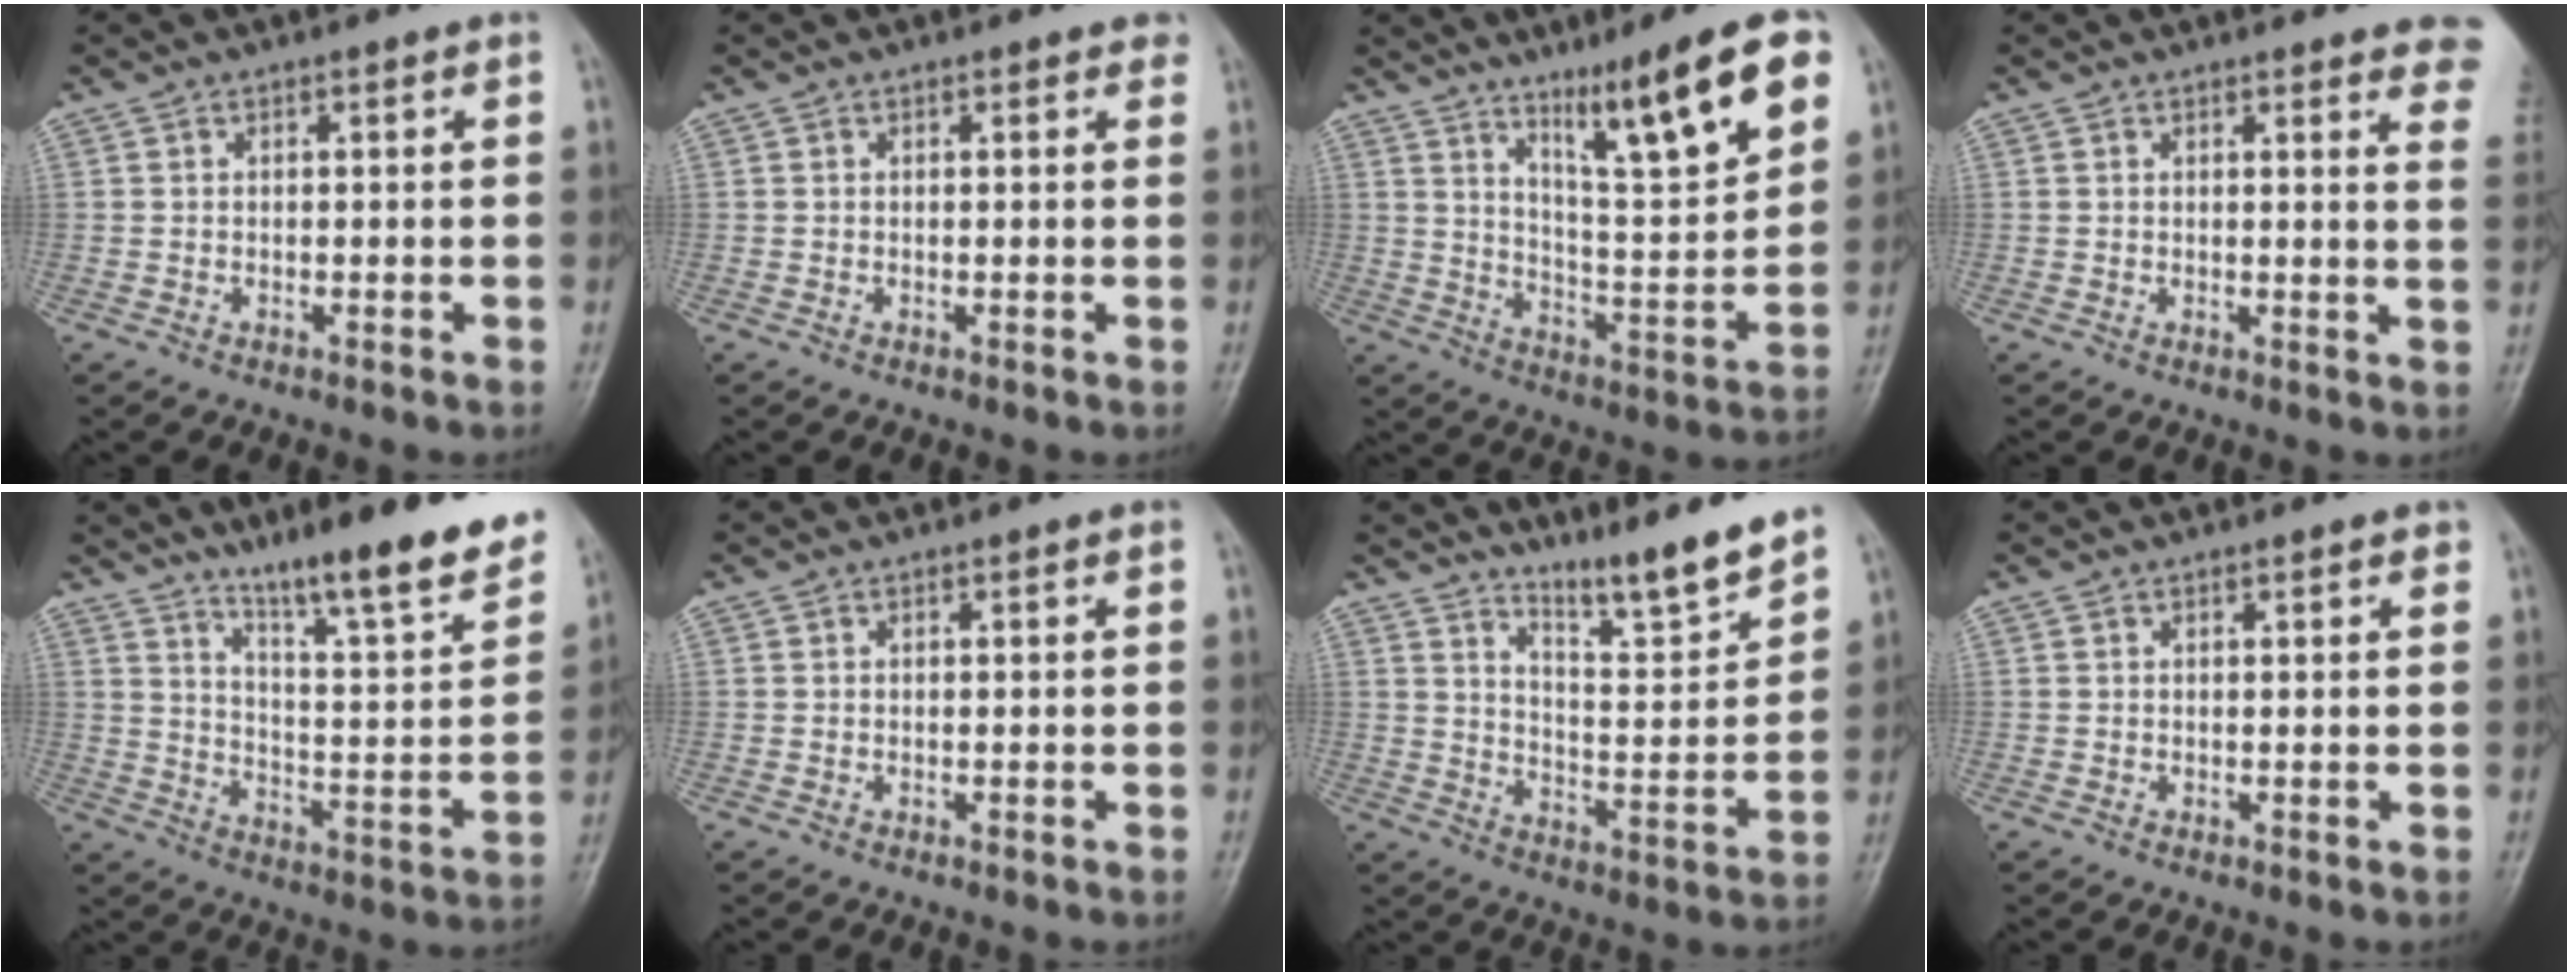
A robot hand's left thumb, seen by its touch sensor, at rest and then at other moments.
{"total": 1.3, "force": [0.9, 0.7, 0.6], "torque": [0.001, 0.000, 0.006]}
{"total": 17.0, "force": [9.9, 2.8, 13.6], "torque": [-0.192, -0.052, 0.167]}
{"total": 10.4, "force": [7.9, 2.5, 6.3], "torque": [-0.043, -0.025, 0.073]}
{"total": 17.8, "force": [13.2, 2.4, 11.7], "torque": [-0.144, -0.079, 0.209]}
{"total": 0.0}
{"total": 10.0, "force": [8.9, 0.4, 4.6], "torque": [-0.061, -0.077, 0.153]}
{"total": 1.0, "force": [0.6, 0.3, 0.7], "torque": [-0.009, 0.000, 0.006]}